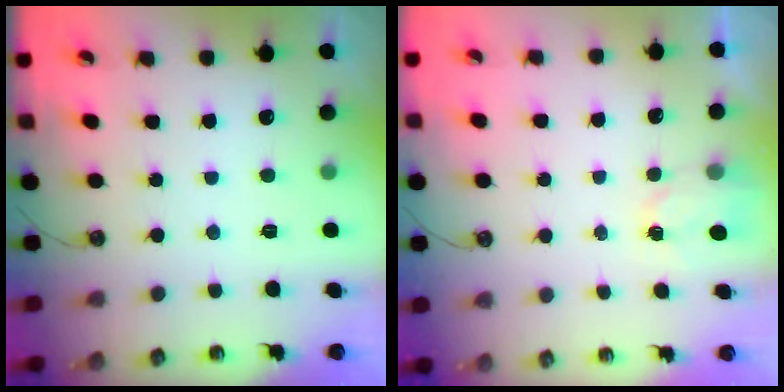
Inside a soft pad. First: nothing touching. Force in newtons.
{"total": 2.4, "press": 2.4, "slide": 0.3}